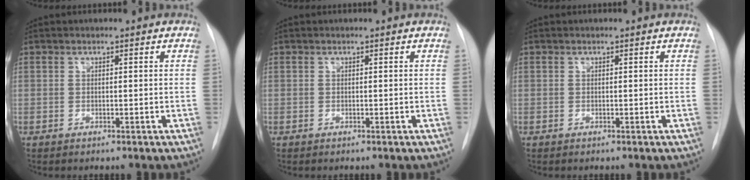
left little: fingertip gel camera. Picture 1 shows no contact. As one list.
[{"total": 0.0}, {"total": 0.0}]